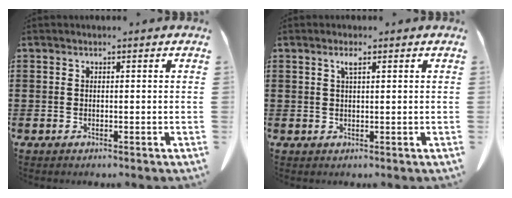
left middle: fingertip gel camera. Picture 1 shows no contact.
{"total": 1.7, "force": [0.9, 0.3, 1.4], "torque": [-0.031, 0.002, 0.016]}